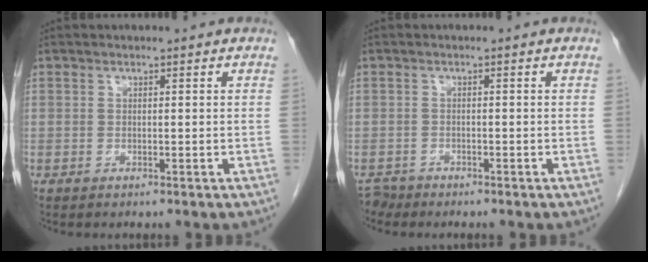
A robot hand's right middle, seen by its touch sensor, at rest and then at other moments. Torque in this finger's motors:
{"motor_torque": [-0.45, -0.05, -0.09, -0.03]}